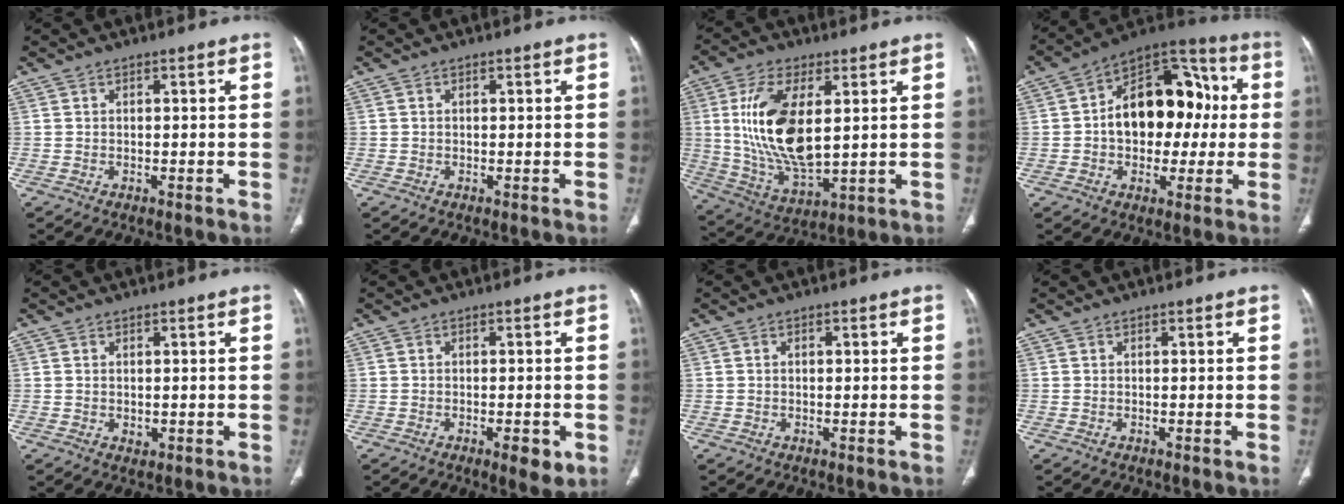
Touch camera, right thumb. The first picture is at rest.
{"total": 0.0}
{"total": 17.2, "force": [3.1, 8.0, 15.0], "torque": [-0.292, -0.021, 0.069]}
{"total": 19.7, "force": [0.9, 12.9, 14.9], "torque": [-0.169, 0.043, 0.008]}
{"total": 1.2, "force": [0.1, 0.9, 0.8], "torque": [-0.012, -0.003, 0.005]}
{"total": 4.4, "force": [-1.7, 1.6, 3.8], "torque": [-0.046, -0.004, -0.018]}
{"total": 0.6, "force": [0.1, 0.4, 0.5], "torque": [-0.011, 0.005, 0.002]}
{"total": 0.0}